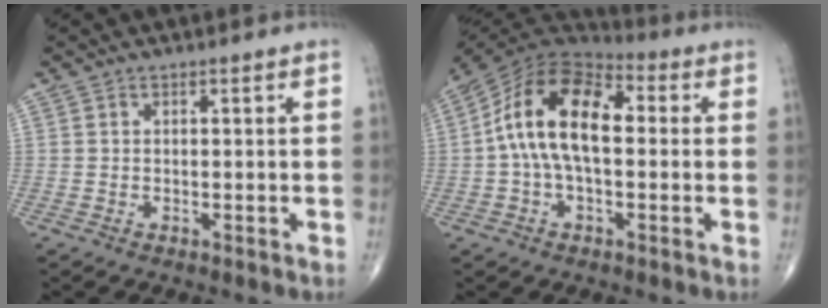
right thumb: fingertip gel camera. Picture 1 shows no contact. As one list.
[{"total": 16.2, "force": [0.9, 9.0, 13.4], "torque": [-0.235, 0.041, 0.005]}]